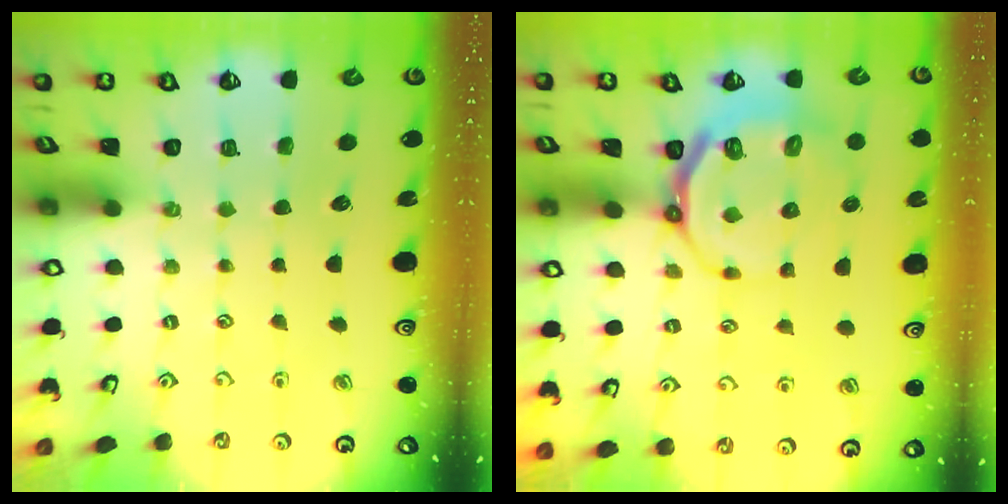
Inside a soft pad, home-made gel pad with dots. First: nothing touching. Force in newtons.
{"total": 9.2, "press": 8.5, "slide": 3.5}